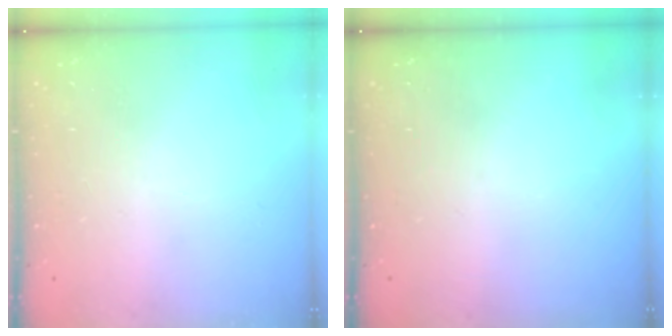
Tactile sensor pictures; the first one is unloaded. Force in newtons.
{"total": 0.0}